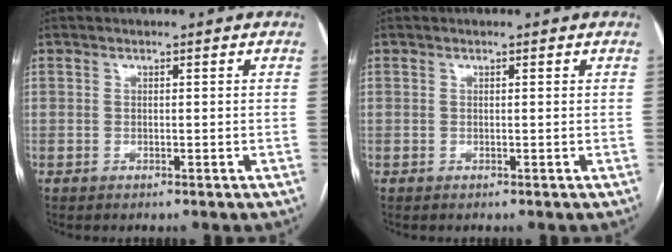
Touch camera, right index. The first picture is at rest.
{"total": 0.0}